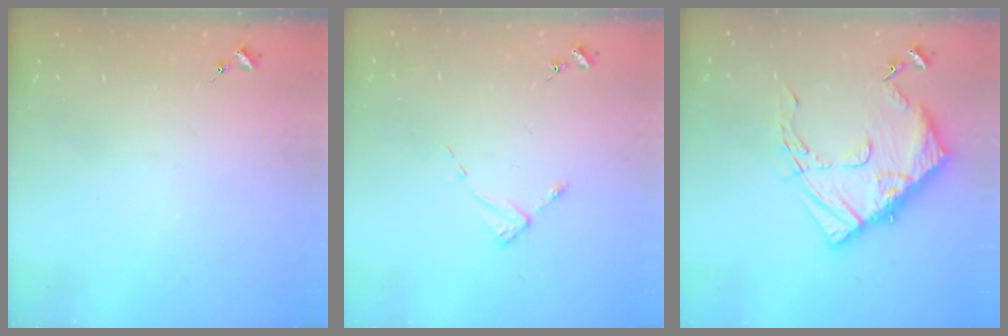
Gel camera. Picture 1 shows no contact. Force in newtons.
{"total": 2.6, "press": 2.6, "slide": 0.4}
{"total": 15.2, "press": 15.1, "slide": 1.4}